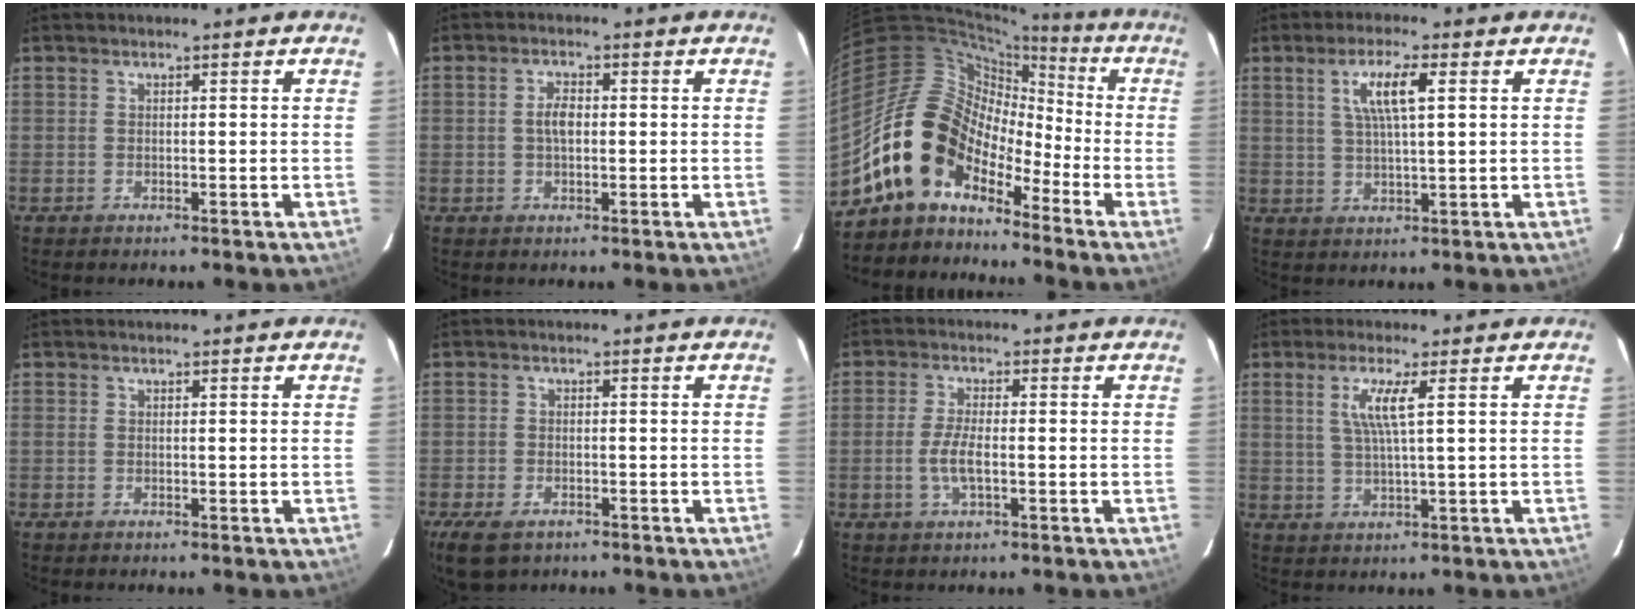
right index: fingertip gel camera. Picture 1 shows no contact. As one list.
[{"total": 2.9, "force": [0.0, 1.6, 2.4], "torque": [-0.047, 0.005, 0.001]}, {"total": 13.5, "force": [-9.2, 7.9, 6.0], "torque": [-0.108, 0.023, -0.179]}, {"total": 6.5, "force": [2.3, 1.0, 6.0], "torque": [-0.113, 0.003, 0.042]}, {"total": 0.0}, {"total": 6.5, "force": [-4.1, 3.7, 3.3], "torque": [-0.087, -0.020, -0.070]}, {"total": 4.5, "force": [-1.2, 1.2, 4.1], "torque": [-0.088, -0.002, -0.025]}, {"total": 4.8, "force": [1.7, -0.4, 4.5], "torque": [-0.086, -0.003, 0.032]}]